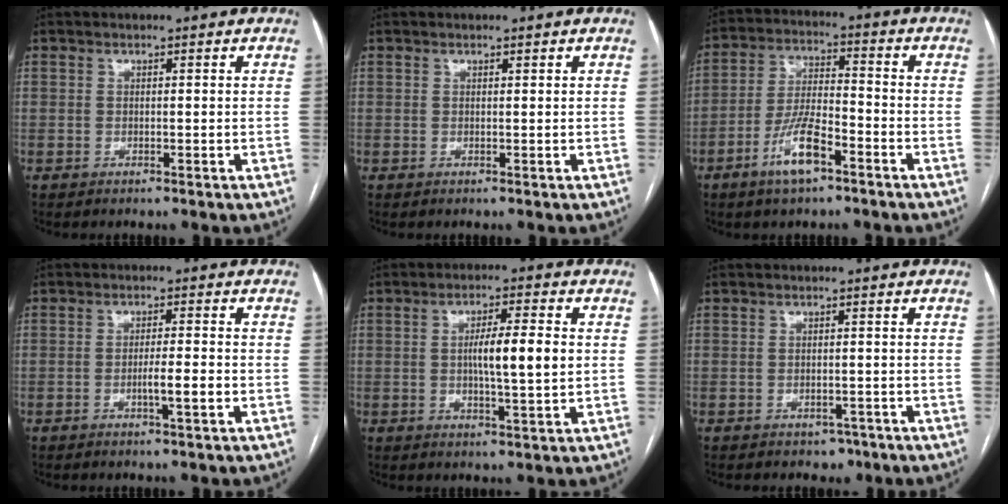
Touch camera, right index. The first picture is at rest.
{"total": 0.0}
{"total": 8.9, "force": [-5.0, 2.5, 6.9], "torque": [-0.142, 0.002, -0.091]}
{"total": 3.7, "force": [-1.2, 0.1, 3.5], "torque": [-0.058, -0.001, -0.018]}
{"total": 7.5, "force": [0.4, 0.7, 7.5], "torque": [-0.127, 0.003, 0.005]}
{"total": 2.1, "force": [-1.4, 1.4, 0.7], "torque": [-0.007, 0.004, -0.010]}